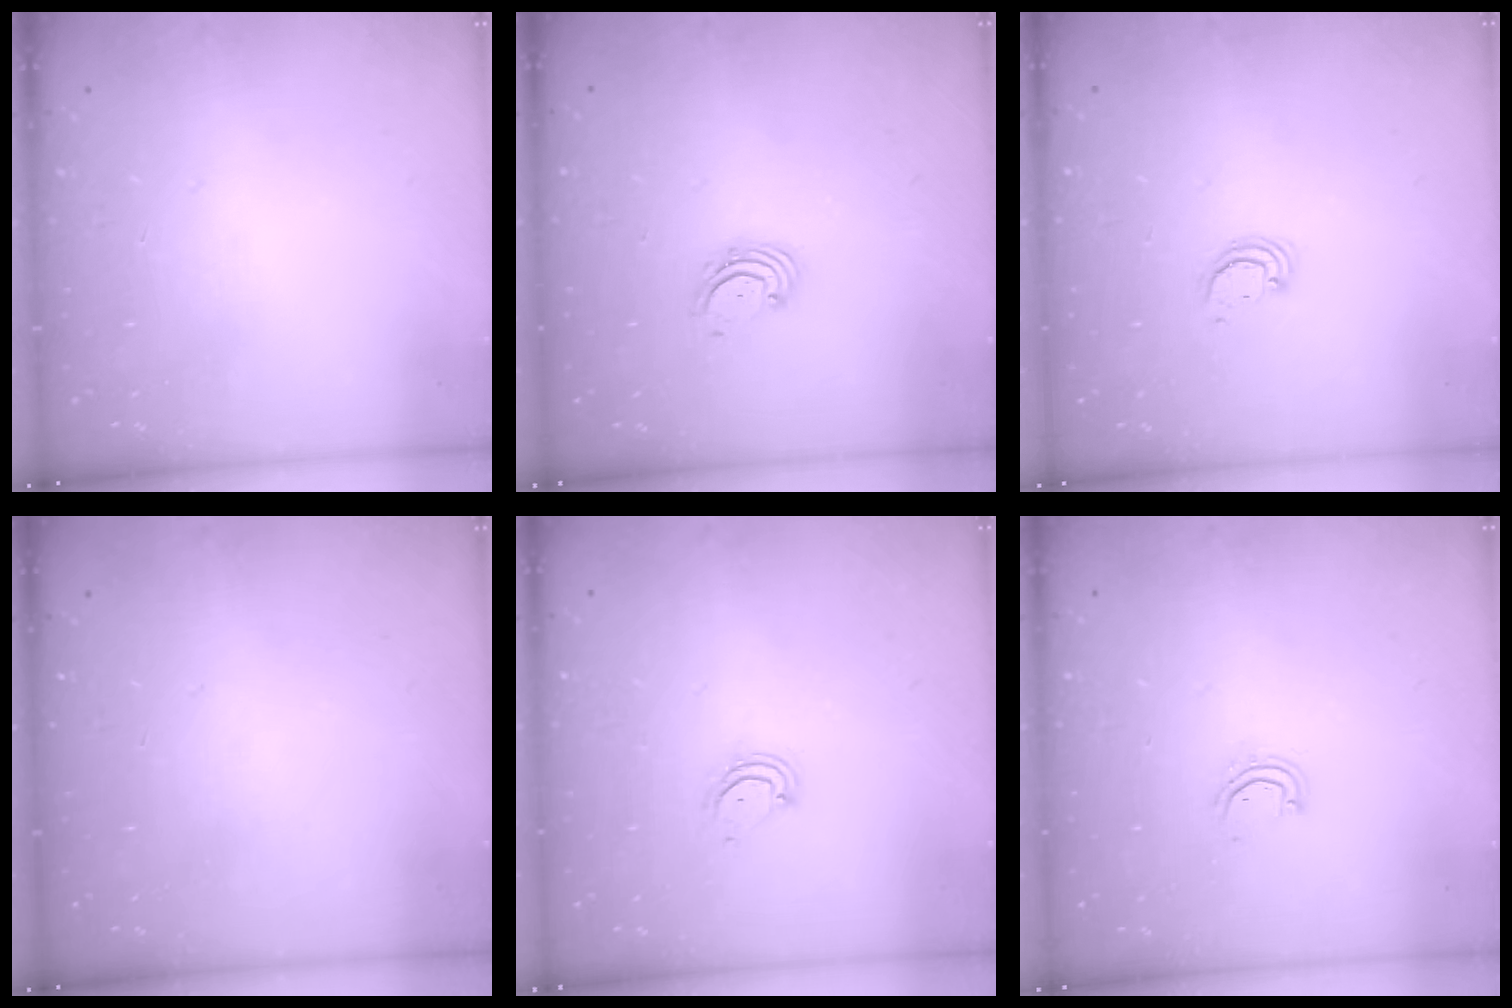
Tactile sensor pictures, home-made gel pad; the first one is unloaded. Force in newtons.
{"total": 1.8, "press": 1.7, "slide": 0.7}
{"total": 2.6, "press": 2.6, "slide": 0.2}
{"total": 0.0}
{"total": 4.2, "press": 4.1, "slide": 0.5}
{"total": 4.0, "press": 4.0, "slide": 0.3}